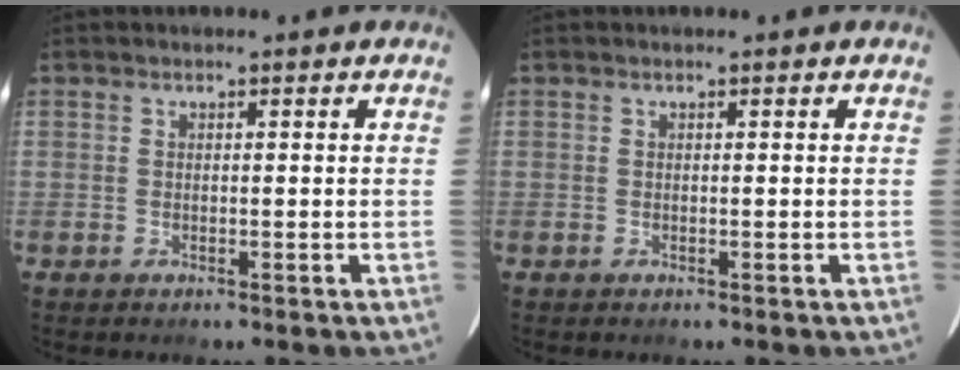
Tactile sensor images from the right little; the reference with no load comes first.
{"total": 0.0}